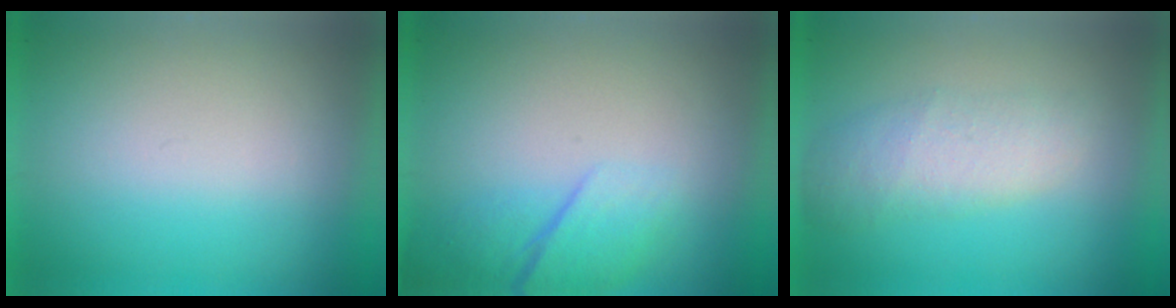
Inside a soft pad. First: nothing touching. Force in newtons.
{"total": 2.5}
{"total": 2.6}